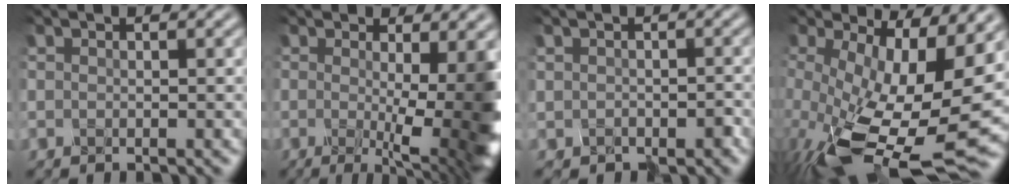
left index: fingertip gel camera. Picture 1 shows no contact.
{"total": 9.5, "force": [0.0, 2.6, 9.1], "torque": [-0.110, -0.002, -0.001]}
{"total": 2.1, "force": [-0.2, 2.0, 0.7], "torque": [0.000, 0.000, -0.009]}
{"total": 13.9, "force": [-1.7, 6.0, 12.4], "torque": [-0.233, -0.039, -0.016]}